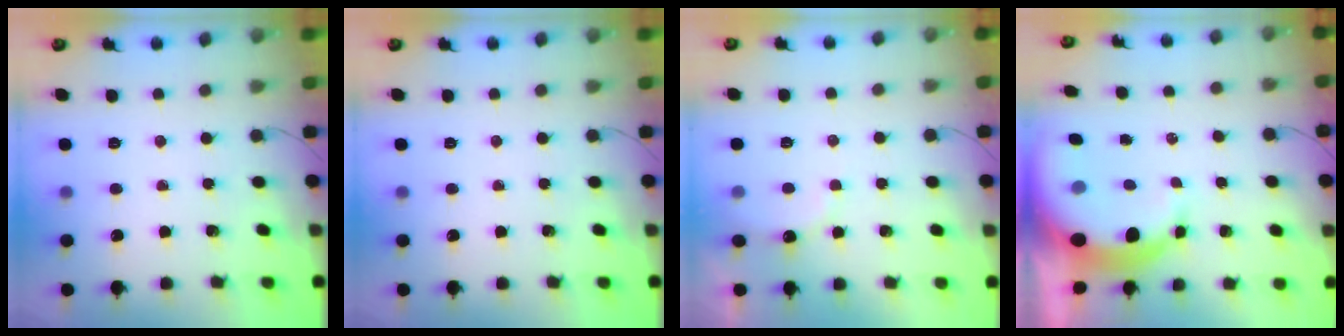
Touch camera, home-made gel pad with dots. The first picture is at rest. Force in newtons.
{"total": 0.0}
{"total": 7.1, "press": 7.1, "slide": 0.9}
{"total": 10.0, "press": 9.8, "slide": 1.9}